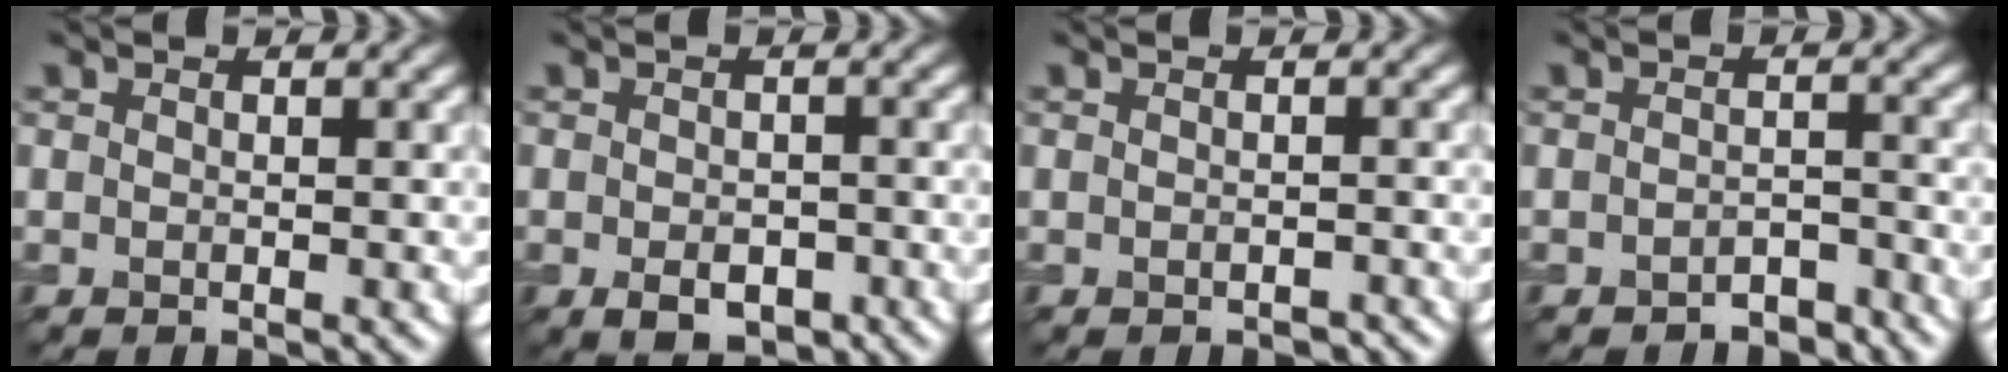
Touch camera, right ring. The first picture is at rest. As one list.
[{"total": 3.2, "force": [-1.4, 2.0, 2.1], "torque": [-0.032, -0.010, -0.021]}, {"total": 0.9, "force": [-0.7, 0.4, 0.3], "torque": [-0.004, -0.005, -0.008]}, {"total": 2.9, "force": [-2.6, 1.1, 0.7], "torque": [-0.004, 0.003, -0.037]}]